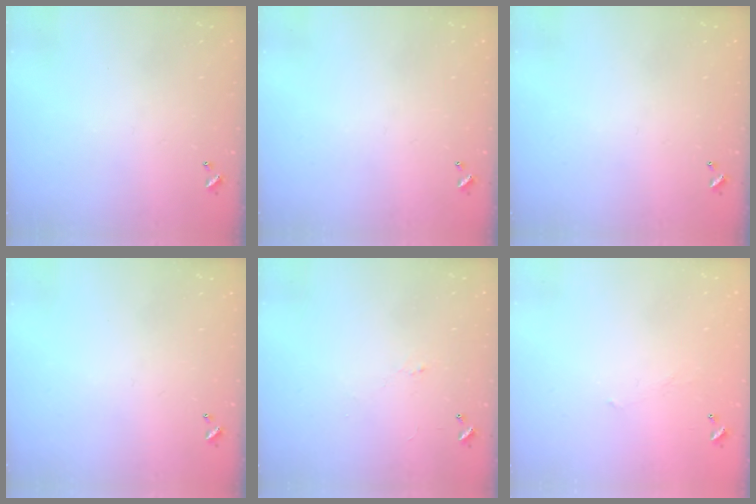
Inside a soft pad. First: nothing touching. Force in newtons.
{"total": 0.0}
{"total": 0.0}
{"total": 0.0}
{"total": 0.7, "press": 0.4, "slide": 0.6}
{"total": 6.0, "press": 6.0, "slide": 0.9}